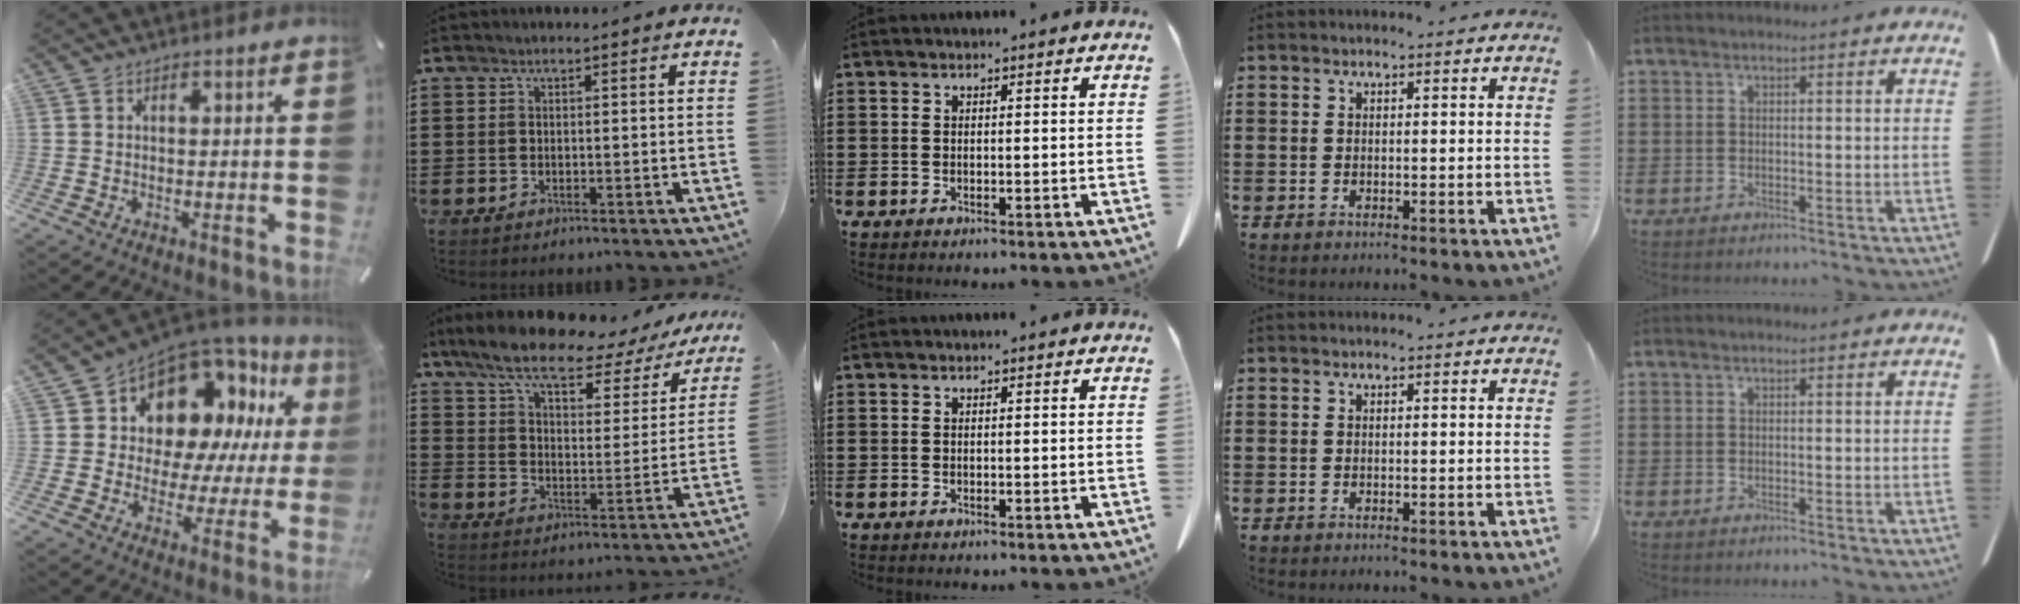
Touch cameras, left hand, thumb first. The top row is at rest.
{"thumb": {"total": 14.1, "force": [9.6, 9.1, 5.0], "torque": [-0.089, -0.087, 0.174]}, "index": {"total": 9.4, "force": [7.5, 2.0, 5.3], "torque": [-0.133, -0.034, 0.125]}}